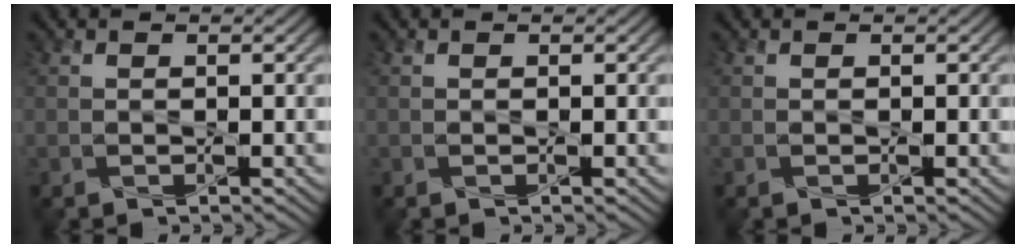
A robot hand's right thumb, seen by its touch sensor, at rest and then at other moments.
{"total": 0.0}
{"total": 0.0}